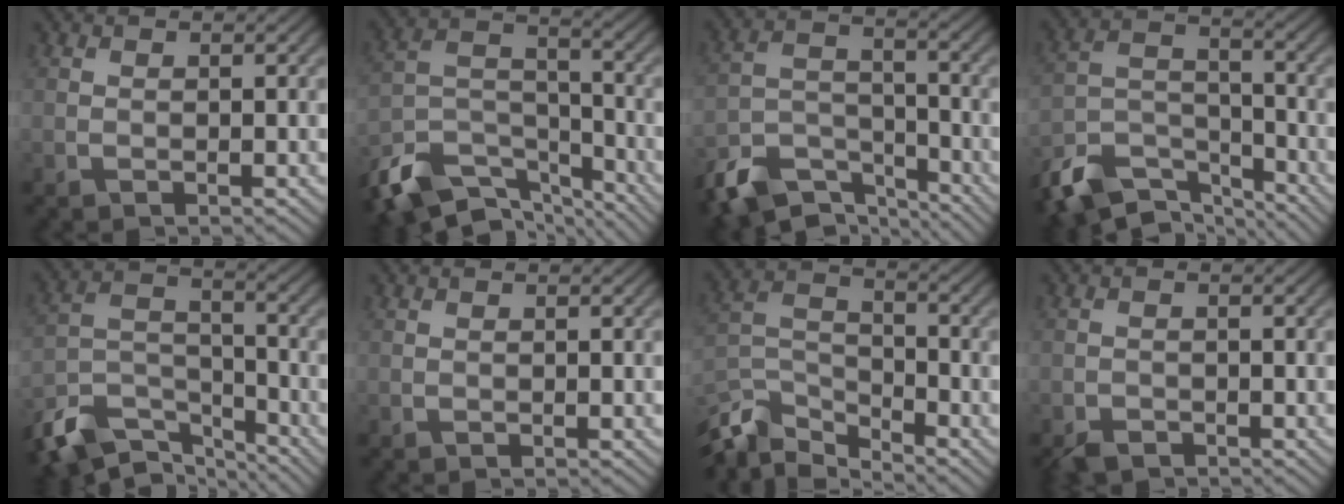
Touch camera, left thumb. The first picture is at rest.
{"total": 12.5, "force": [-10.0, 4.8, 5.8], "torque": [-0.138, -0.019, -0.186]}
{"total": 9.9, "force": [-7.8, 4.1, 4.4], "torque": [-0.095, -0.018, -0.153]}
{"total": 10.9, "force": [-8.6, 4.4, 5.1], "torque": [-0.112, -0.018, -0.169]}
{"total": 11.2, "force": [-8.9, 4.3, 5.3], "torque": [-0.120, -0.018, -0.173]}
{"total": 0.0}
{"total": 9.2, "force": [-7.8, 2.9, 3.9], "torque": [-0.091, -0.015, -0.162]}
{"total": 2.1, "force": [-1.8, 0.9, 0.8], "torque": [-0.014, -0.004, -0.038]}